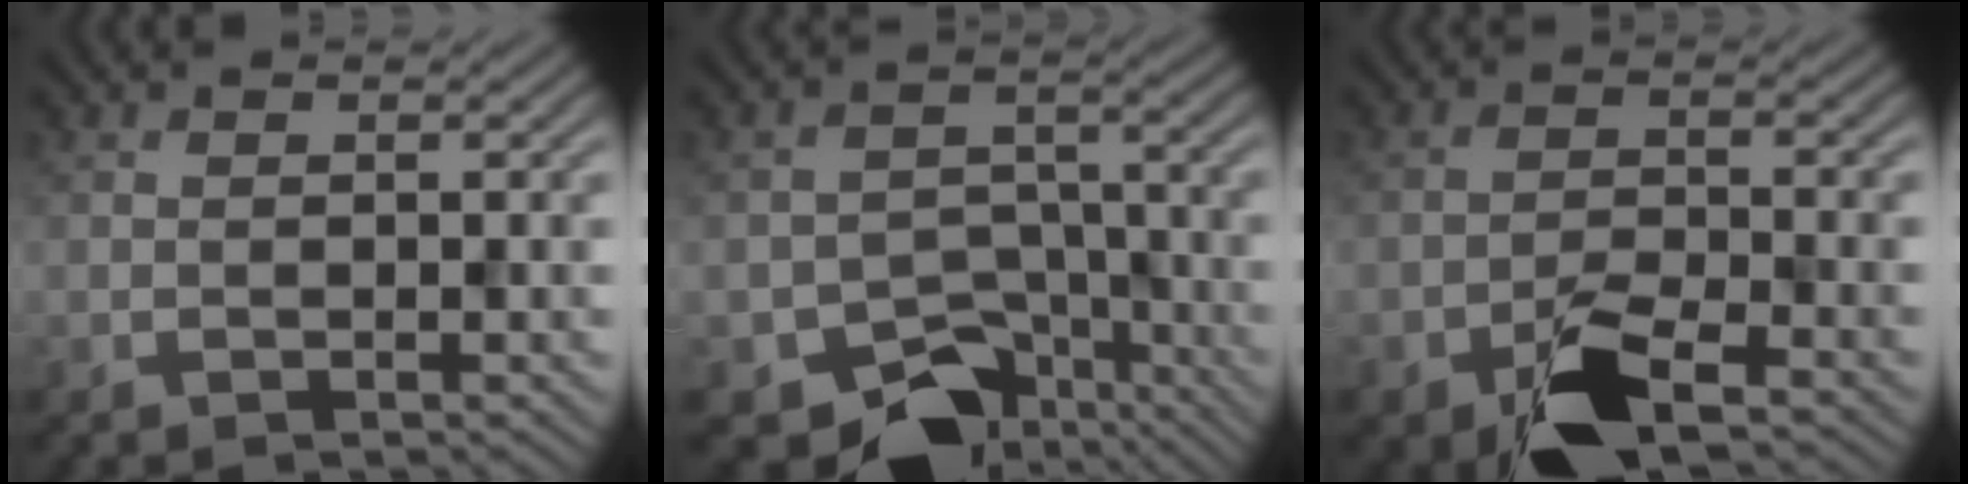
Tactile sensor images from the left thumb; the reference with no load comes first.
{"total": 9.4, "force": [-6.4, 5.8, 3.7], "torque": [-0.052, -0.020, -0.100]}
{"total": 6.4, "force": [-4.2, 2.3, 4.2], "torque": [-0.079, -0.001, -0.081]}